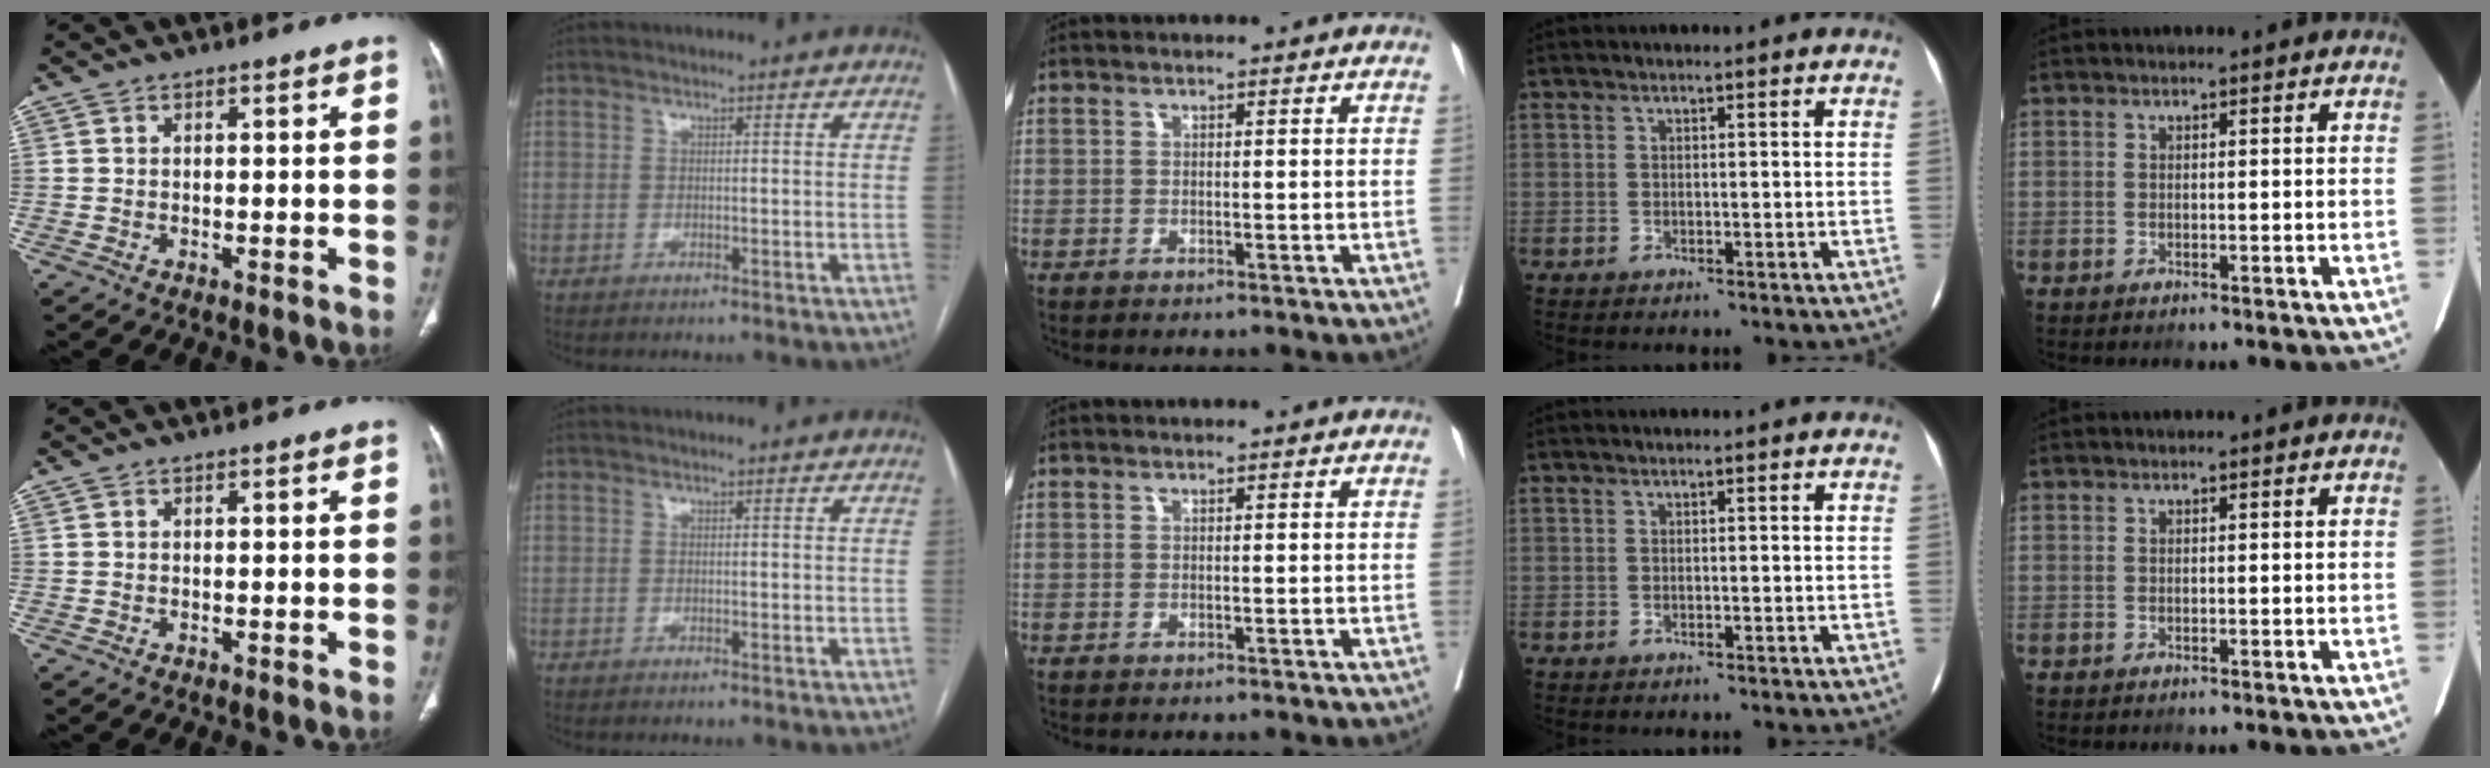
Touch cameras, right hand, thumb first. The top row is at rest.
{}